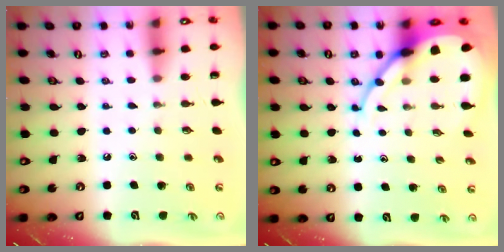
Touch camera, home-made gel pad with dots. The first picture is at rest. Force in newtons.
{"total": 10.3, "press": 10.3, "slide": 1.1}